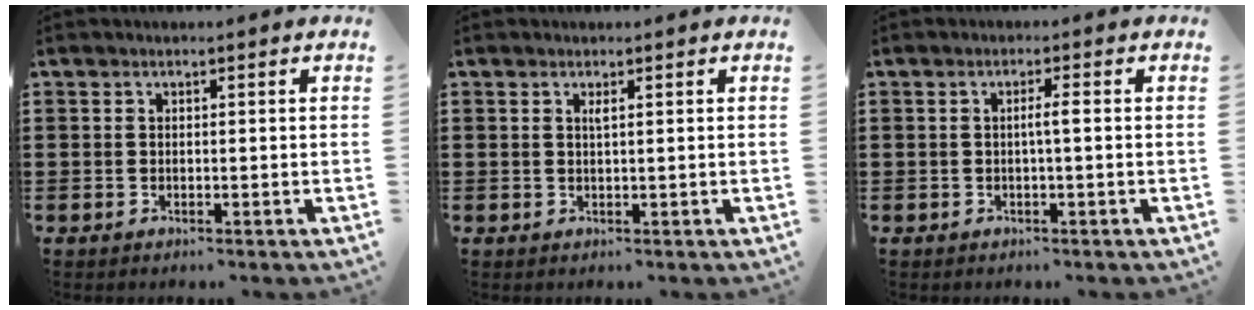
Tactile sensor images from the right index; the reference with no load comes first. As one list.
[{"total": 0.7, "force": [0.3, 0.0, 0.6], "torque": [-0.013, -0.002, 0.006]}, {"total": 1.7, "force": [-0.2, -0.1, 1.7], "torque": [-0.032, -0.001, -0.006]}]